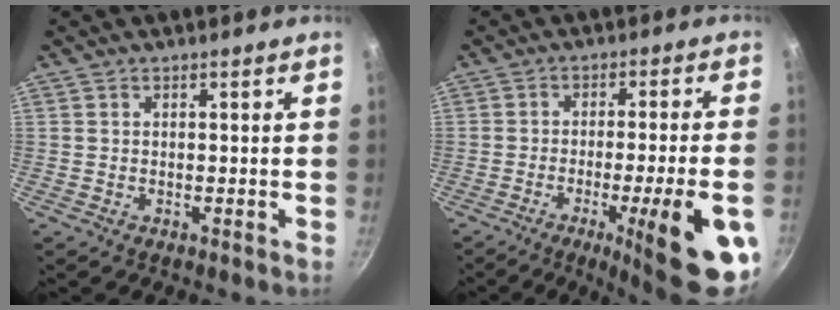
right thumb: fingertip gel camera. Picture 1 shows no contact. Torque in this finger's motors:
{"motor_torque": [2.43, 2.55, 1.40, -1.37, 0.43]}